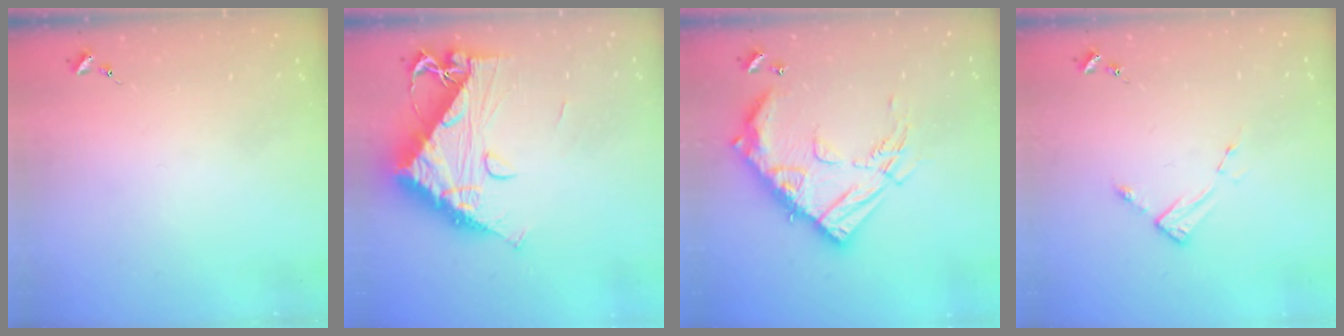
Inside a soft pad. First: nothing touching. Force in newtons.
{"total": 15.5, "press": 15.5, "slide": 1.5}
{"total": 21.3, "press": 21.2, "slide": 2.1}
{"total": 4.4, "press": 4.3, "slide": 0.5}